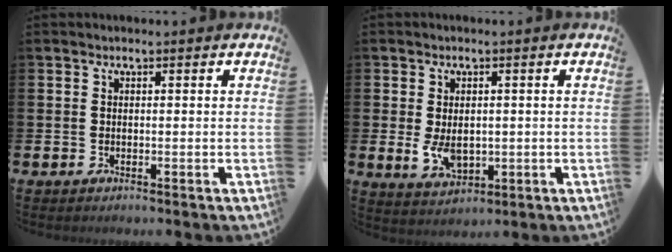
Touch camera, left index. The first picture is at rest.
{"total": 4.0, "force": [-0.1, 2.6, 3.1], "torque": [-0.044, 0.000, -0.004]}